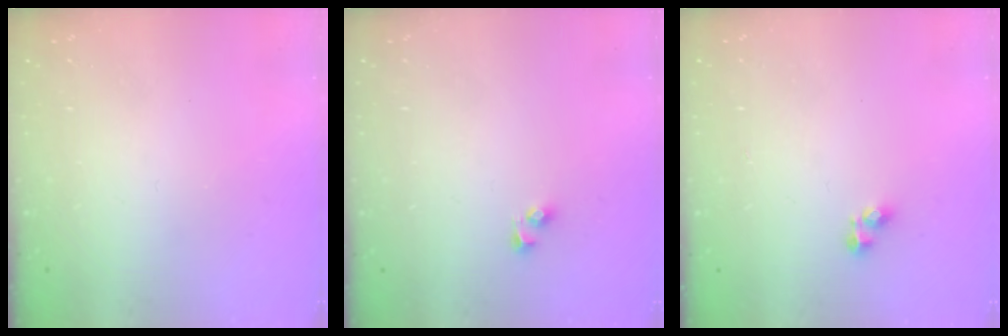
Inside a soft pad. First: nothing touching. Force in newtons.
{"total": 2.5, "press": 2.5, "slide": 0.3}
{"total": 2.8, "press": 2.8, "slide": 0.3}